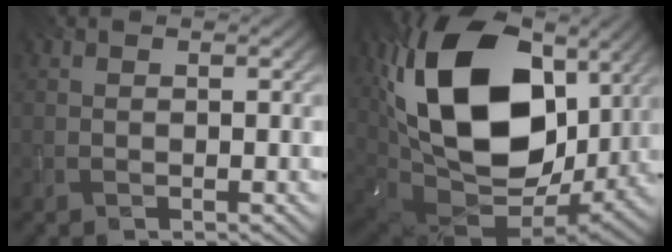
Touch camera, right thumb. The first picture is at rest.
{"total": 22.0, "force": [5.7, 14.5, 15.5], "torque": [-0.348, -0.007, 0.118]}